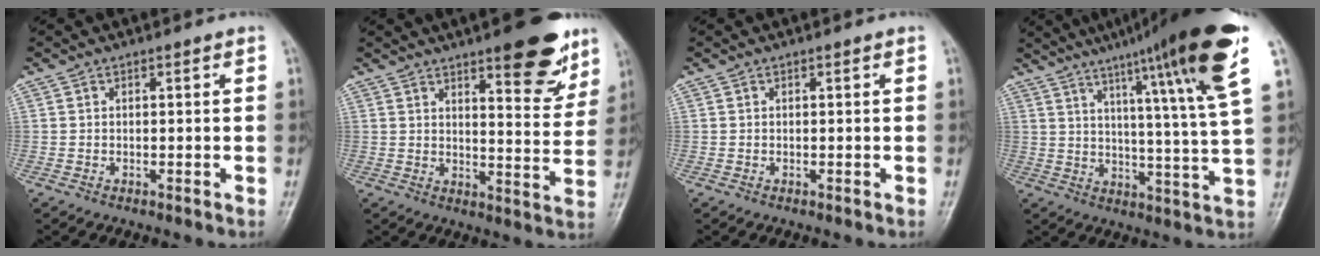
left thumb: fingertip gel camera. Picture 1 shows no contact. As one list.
[{"total": 13.2, "force": [8.4, 4.1, 9.4], "torque": [-0.086, -0.047, 0.112]}, {"total": 0.0}, {"total": 21.7, "force": [12.2, 1.0, 17.9], "torque": [-0.251, -0.034, 0.168]}]